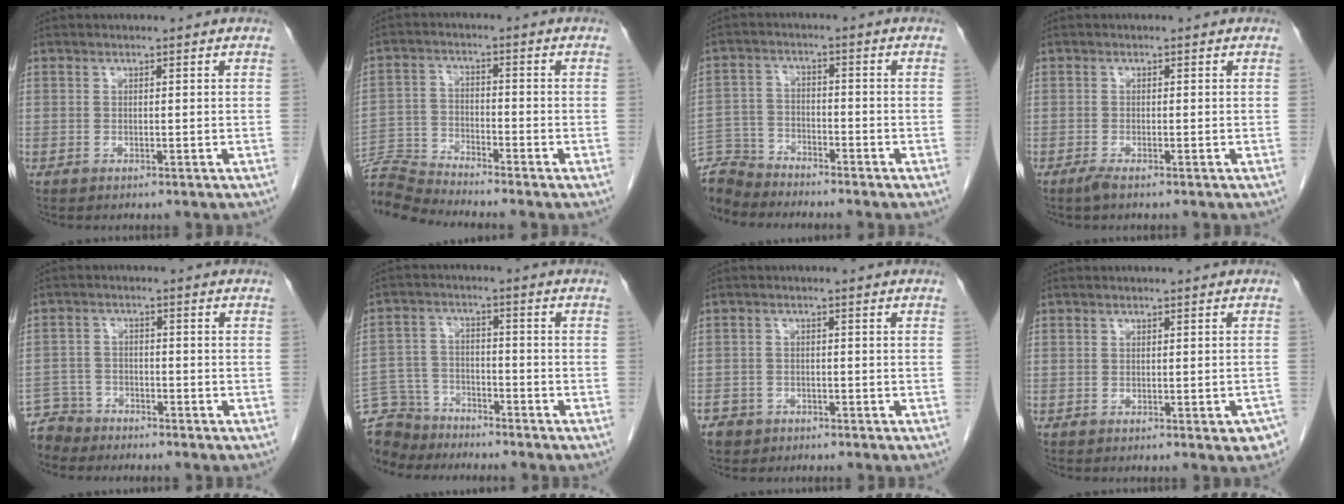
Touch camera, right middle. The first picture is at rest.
{"total": 7.7, "force": [-7.5, -1.8, 0.0], "torque": [-0.010, 0.001, -0.146]}
{"total": 7.9, "force": [-7.7, 1.7, -0.3], "torque": [0.000, 0.003, -0.154]}
{"total": 1.2, "force": [-0.9, 0.0, 0.8], "torque": [-0.023, -0.005, -0.020]}
{"total": 4.7, "force": [-4.3, 1.7, -1.0], "torque": [0.019, -0.003, -0.085]}
{"total": 11.2, "force": [-10.2, 4.5, 0.8], "torque": [-0.034, 0.016, -0.185]}
{"total": 4.0, "force": [-2.7, 2.9, 0.3], "torque": [-0.011, 0.007, -0.047]}
{"total": 2.4, "force": [-1.4, 0.6, 1.9], "torque": [-0.010, -0.002, -0.015]}